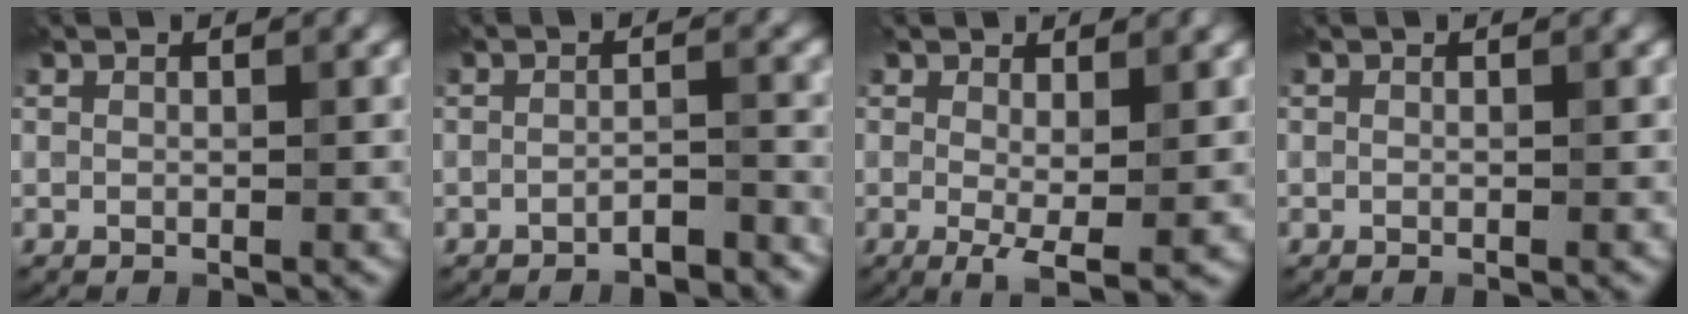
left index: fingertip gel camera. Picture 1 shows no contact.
{"total": 2.0, "force": [-1.8, 0.3, 1.0], "torque": [-0.009, 0.006, -0.033]}
{"total": 3.4, "force": [0.1, 0.9, 3.2], "torque": [-0.056, -0.012, 0.002]}
{"total": 0.0}